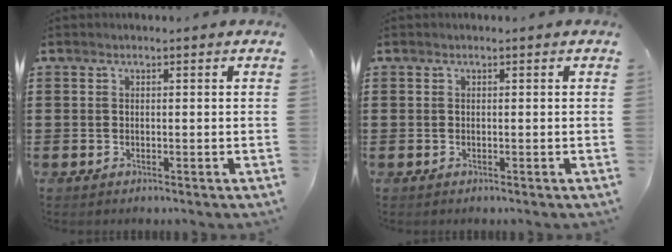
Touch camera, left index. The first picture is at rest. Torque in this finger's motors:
{"motor_torque": [0.00, 0.00, 0.01, 0.00]}